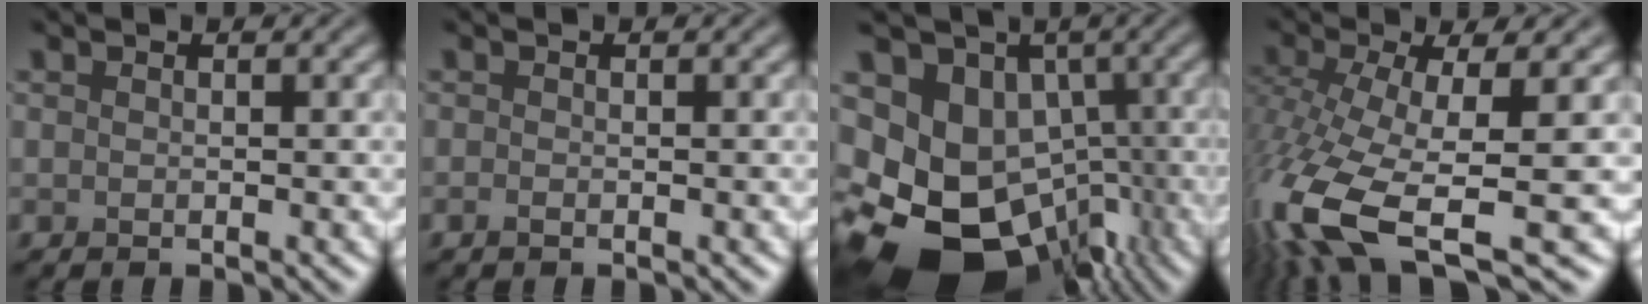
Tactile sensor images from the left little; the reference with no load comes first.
{"total": 0.5, "force": [-0.3, 0.2, 0.4], "torque": [-0.007, -0.003, -0.006]}
{"total": 17.1, "force": [-6.2, 13.4, 8.7], "torque": [-0.140, -0.023, -0.084]}
{"total": 13.0, "force": [-5.0, 4.8, 11.0], "torque": [-0.256, -0.040, -0.077]}